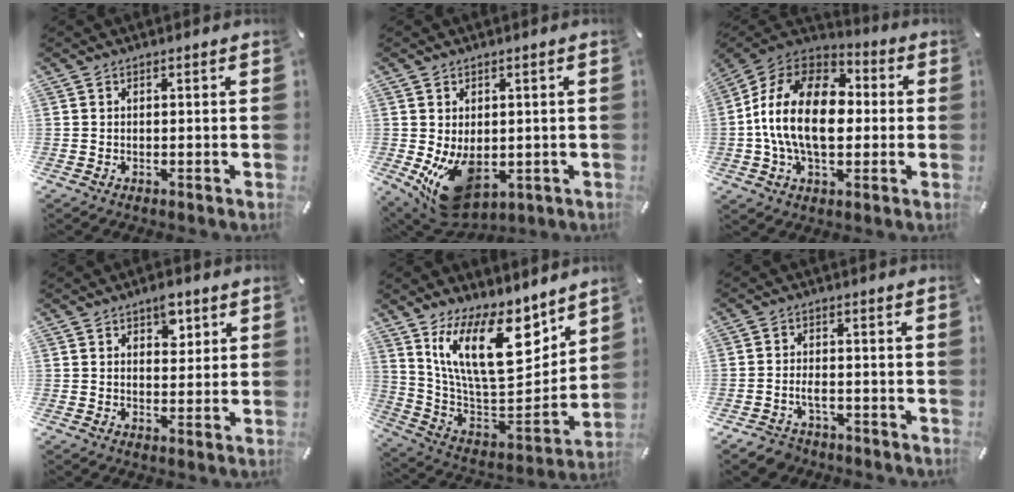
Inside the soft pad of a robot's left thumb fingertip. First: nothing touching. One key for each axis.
{"total": 12.2, "fx": -2.9, "fy": 7.8, "fz": 8.9, "tx": -0.146, "ty": 0.000, "tz": -0.043}
{"total": 19.9, "fx": -1.4, "fy": 13.4, "fz": 14.7, "tx": -0.309, "ty": 0.020, "tz": -0.027}
{"total": 5.1, "fx": 2.6, "fy": 3.2, "fz": 3.1, "tx": -0.027, "ty": -0.009, "tz": 0.039}
{"total": 22.2, "fx": 11.6, "fy": 10.9, "fz": 15.5, "tx": -0.281, "ty": -0.081, "tz": 0.201}
{"total": 3.9, "fx": -2.2, "fy": 2.6, "fz": 1.9, "tx": -0.040, "ty": 0.009, "tz": -0.041}